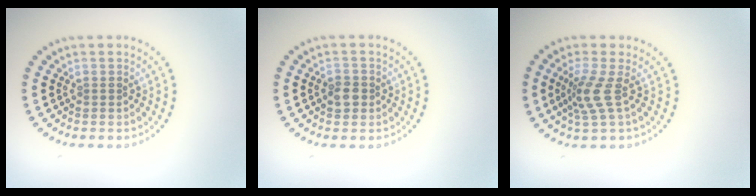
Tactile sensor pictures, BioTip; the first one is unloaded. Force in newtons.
{"total": 1.7, "press": 1.6, "slide": 0.5}
{"total": 2.7, "press": 1.9, "slide": 2.0}